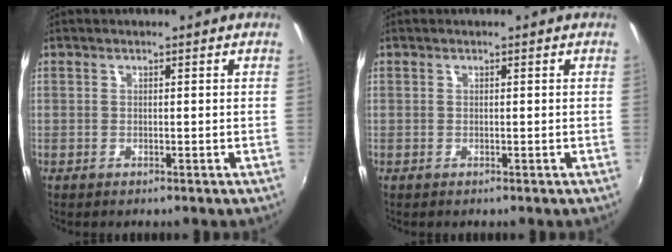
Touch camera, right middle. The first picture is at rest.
{"total": 0.0}